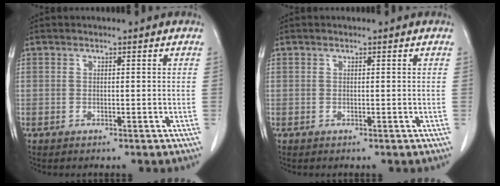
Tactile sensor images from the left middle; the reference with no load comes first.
{"total": 0.0}